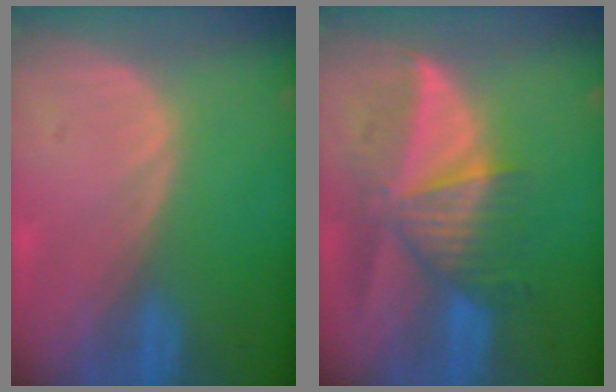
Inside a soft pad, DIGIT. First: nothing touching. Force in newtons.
{"total": 8.7, "press": 8.0, "slide": 3.5}